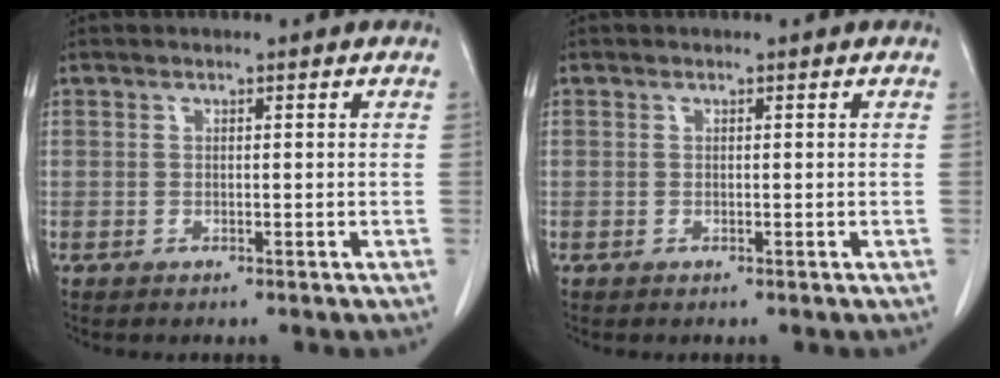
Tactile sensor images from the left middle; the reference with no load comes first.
{"total": 0.0}